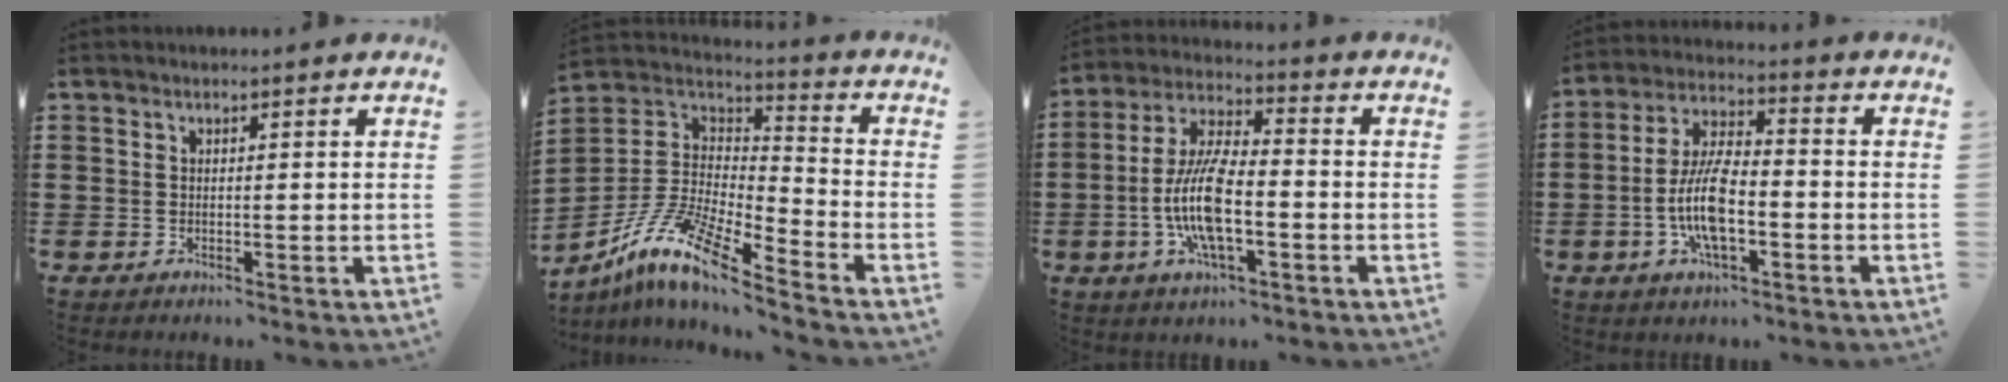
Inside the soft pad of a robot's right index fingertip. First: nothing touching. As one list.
[{"total": 12.3, "force": [-9.2, 1.9, 7.9], "torque": [-0.189, 0.003, -0.191]}, {"total": 11.0, "force": [-2.7, 3.7, 10.0], "torque": [-0.227, -0.010, -0.056]}, {"total": 9.9, "force": [-2.5, 3.7, 8.8], "torque": [-0.202, -0.009, -0.053]}]